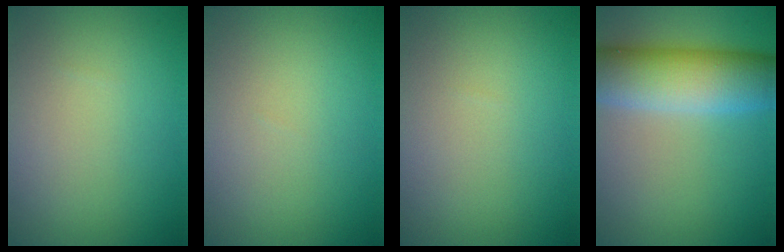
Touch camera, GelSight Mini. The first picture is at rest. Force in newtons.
{"total": 0.0}
{"total": 0.0}
{"total": 9.2, "press": 9.2, "slide": 0.3}